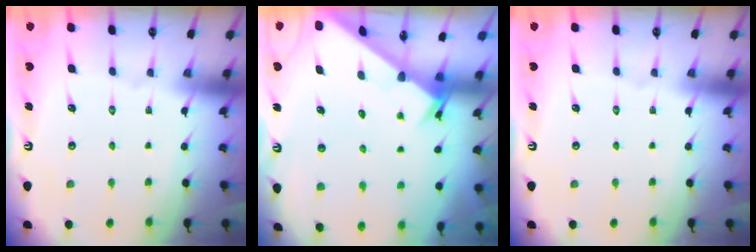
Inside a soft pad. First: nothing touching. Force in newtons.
{"total": 3.8, "press": 3.8, "slide": 0.3}
{"total": 0.0}